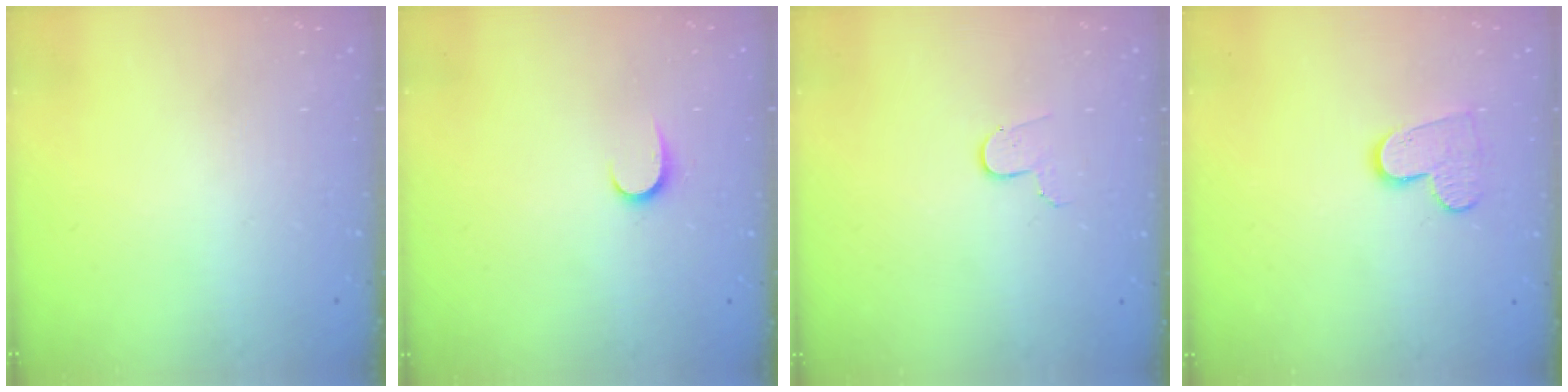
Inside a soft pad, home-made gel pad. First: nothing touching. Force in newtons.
{"total": 5.1, "press": 5.1, "slide": 0.5}
{"total": 3.3, "press": 3.3, "slide": 0.3}
{"total": 8.9, "press": 8.9, "slide": 0.7}